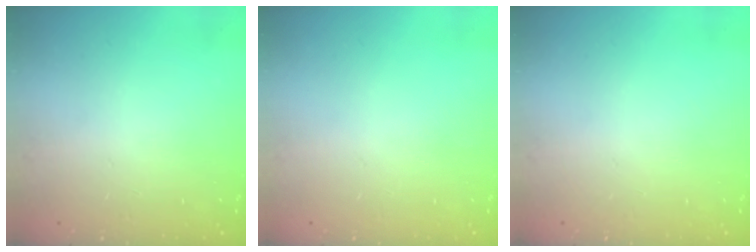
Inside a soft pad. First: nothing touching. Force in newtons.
{"total": 0.0}
{"total": 0.0}